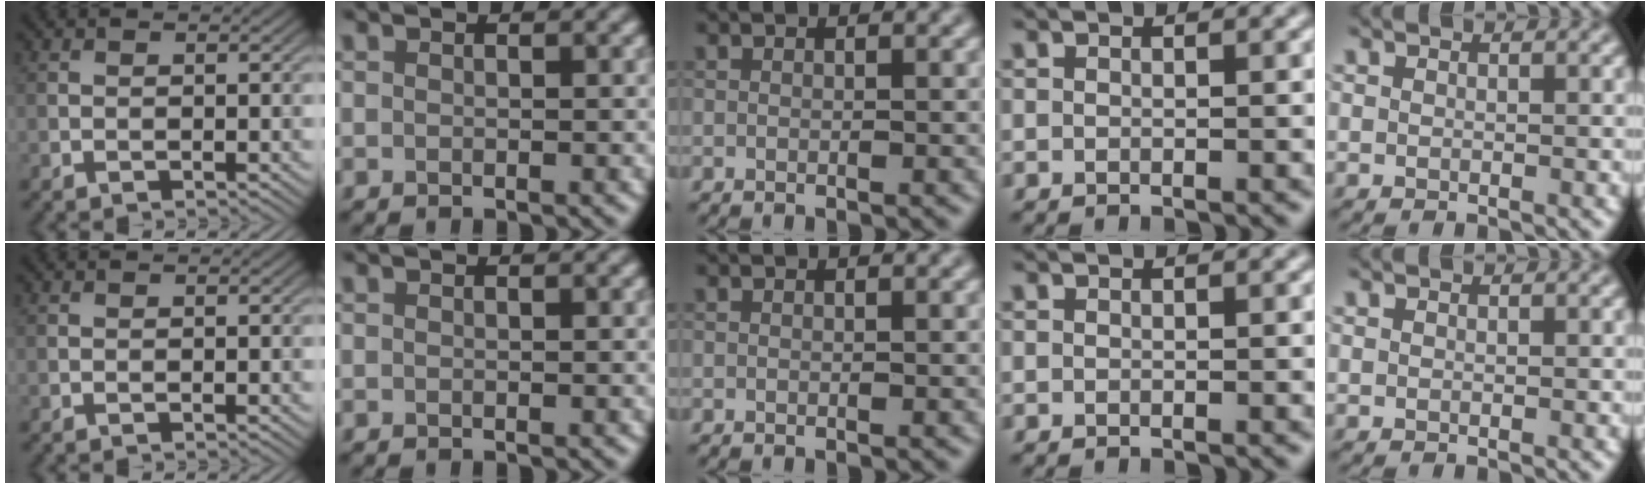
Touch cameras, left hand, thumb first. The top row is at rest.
{}